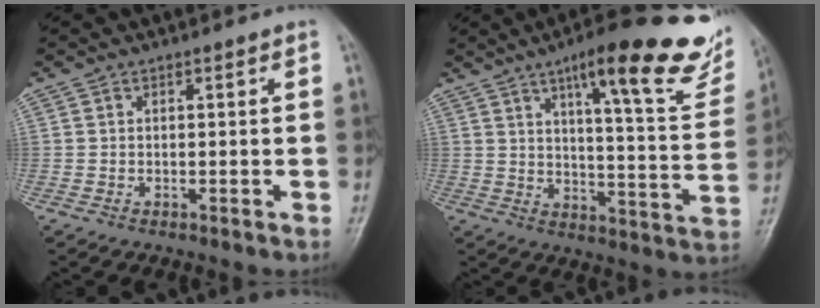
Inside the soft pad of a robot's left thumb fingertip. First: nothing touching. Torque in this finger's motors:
{"motor_torque": [0.62, 0.44, 1.48, -1.29, 0.25]}